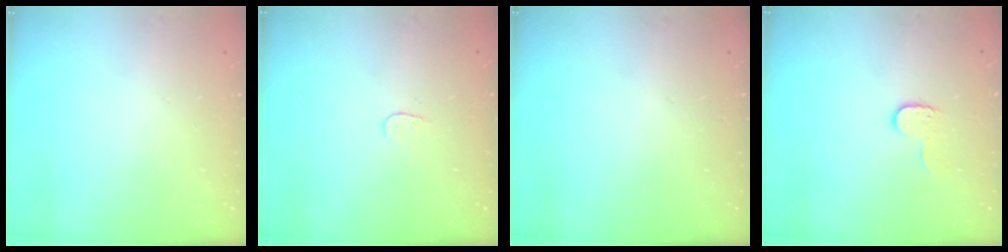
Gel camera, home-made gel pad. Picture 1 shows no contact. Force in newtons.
{"total": 3.7, "press": 3.6, "slide": 0.3}
{"total": 0.0}
{"total": 7.2, "press": 7.2, "slide": 0.4}